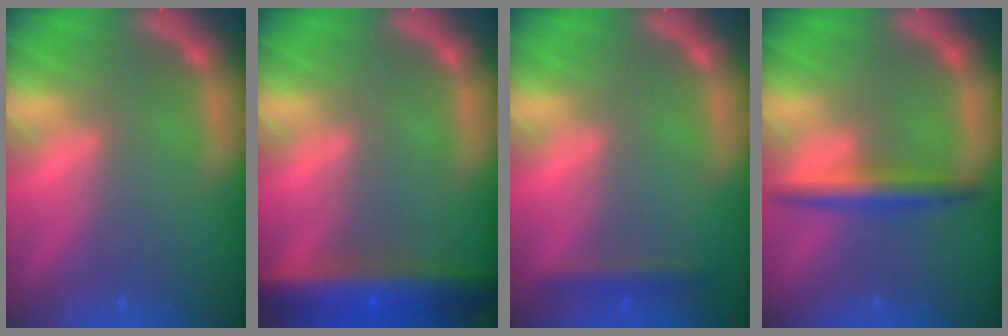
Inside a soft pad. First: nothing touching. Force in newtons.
{"total": 8.0}
{"total": 1.9}
{"total": 3.5}